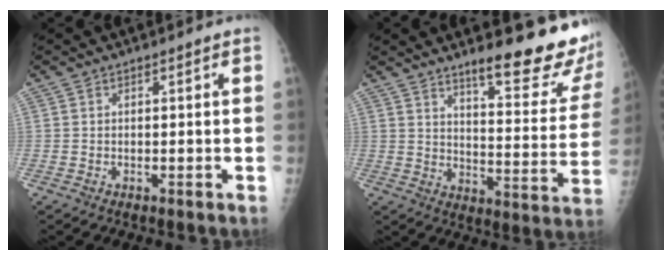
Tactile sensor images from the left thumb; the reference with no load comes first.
{"total": 19.6, "force": [14.9, 3.4, 12.2], "torque": [-0.133, -0.118, 0.199]}